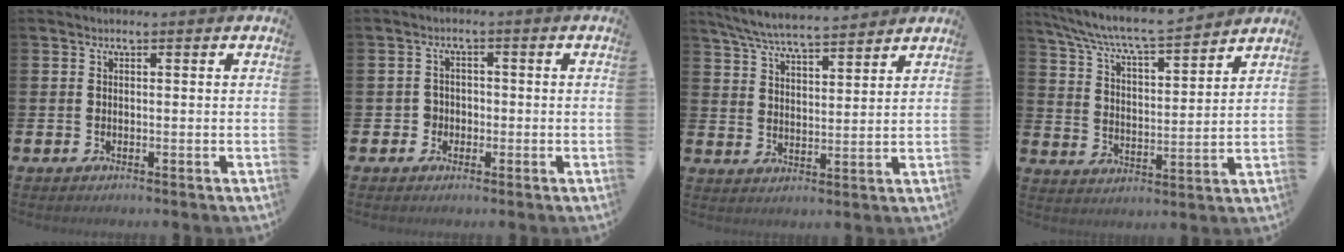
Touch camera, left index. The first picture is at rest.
{"total": 2.2, "force": [-0.9, 2.0, 0.2], "torque": [-0.006, 0.005, -0.024]}
{"total": 6.4, "force": [6.1, 0.5, 1.6], "torque": [-0.057, -0.030, 0.111]}
{"total": 7.5, "force": [7.2, 0.2, 2.2], "torque": [-0.076, -0.054, 0.124]}